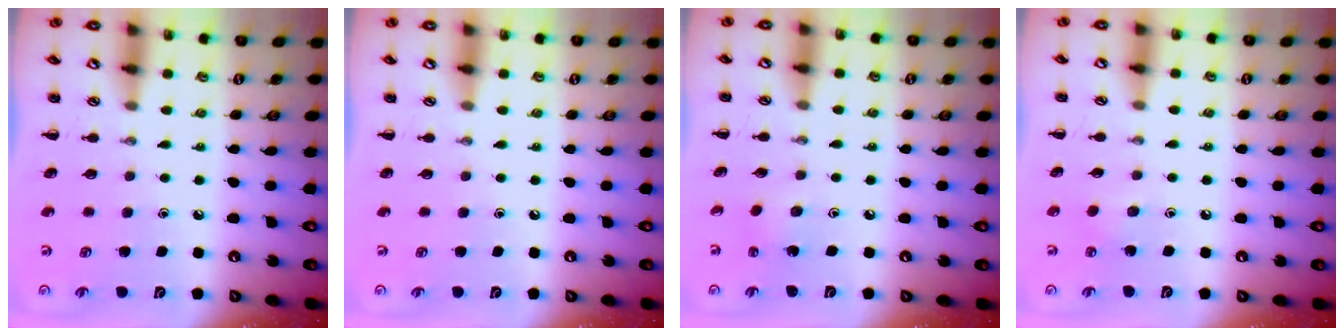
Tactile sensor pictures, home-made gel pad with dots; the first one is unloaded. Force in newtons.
{"total": 0.0}
{"total": 1.4, "press": 1.2, "slide": 0.6}
{"total": 5.0, "press": 4.7, "slide": 1.6}